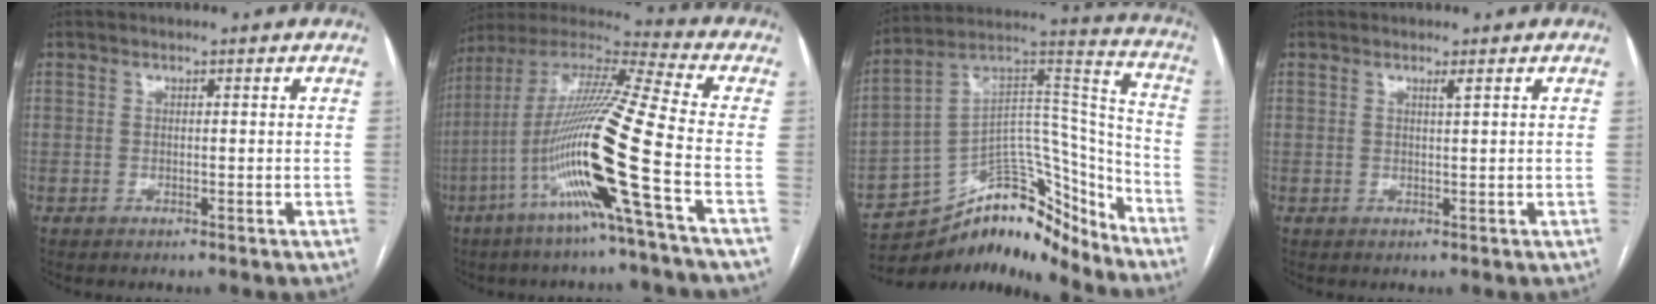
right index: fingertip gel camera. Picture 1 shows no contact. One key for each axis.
{"total": 19.5, "fx": -6.8, "fy": -1.5, "fz": 18.2, "tx": -0.369, "ty": -0.013, "tz": -0.142}
{"total": 18.7, "fx": -16.2, "fy": 6.9, "fz": 6.4, "tx": -0.085, "ty": 0.081, "tz": -0.256}
{"total": 1.0, "fx": 0.6, "fy": -0.3, "fz": 0.7, "tx": -0.021, "ty": -0.006, "tz": 0.012}